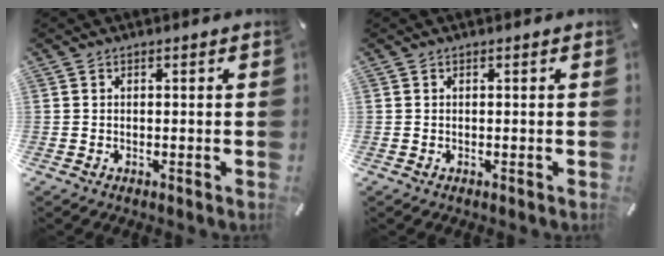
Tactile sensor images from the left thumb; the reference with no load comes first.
{"total": 0.0}